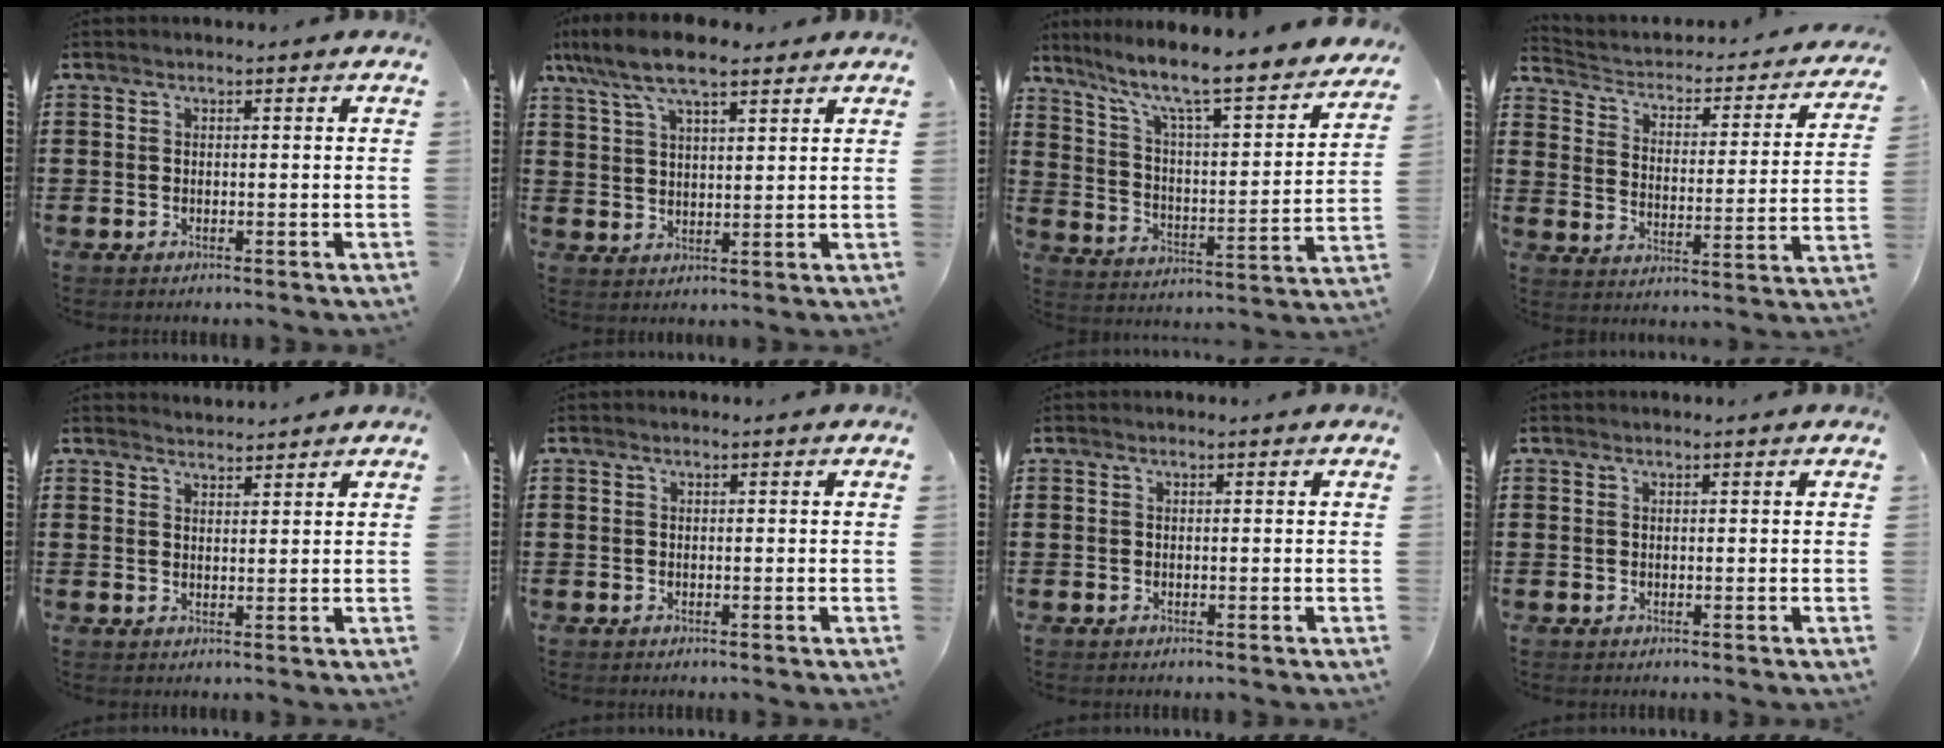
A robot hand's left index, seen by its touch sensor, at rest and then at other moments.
{"total": 8.3, "force": [6.3, 2.5, 4.9], "torque": [-0.113, -0.006, 0.114]}
{"total": 7.7, "force": [6.3, 0.4, 4.4], "torque": [-0.106, -0.060, 0.097]}
{"total": 1.9, "force": [1.1, 1.2, 0.9], "torque": [-0.031, -0.020, 0.007]}
{"total": 2.1, "force": [2.1, -0.1, -0.1], "torque": [-0.003, -0.004, 0.040]}
{"total": 0.0}
{"total": 0.0}
{"total": 0.0}